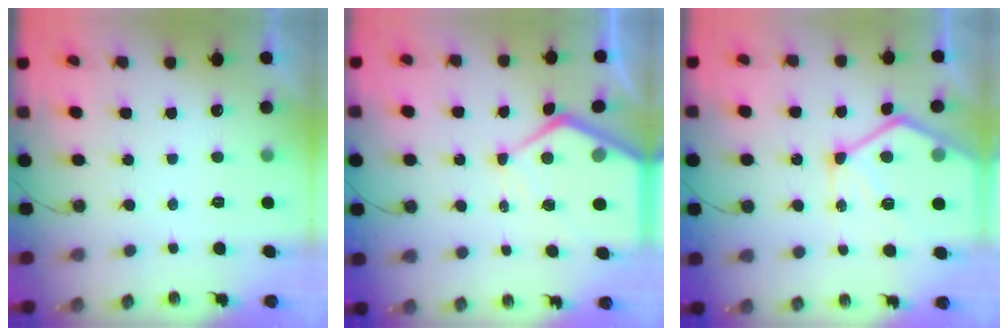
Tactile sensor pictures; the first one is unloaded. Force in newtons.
{"total": 10.4, "press": 10.3, "slide": 0.9}
{"total": 15.7, "press": 15.6, "slide": 1.4}